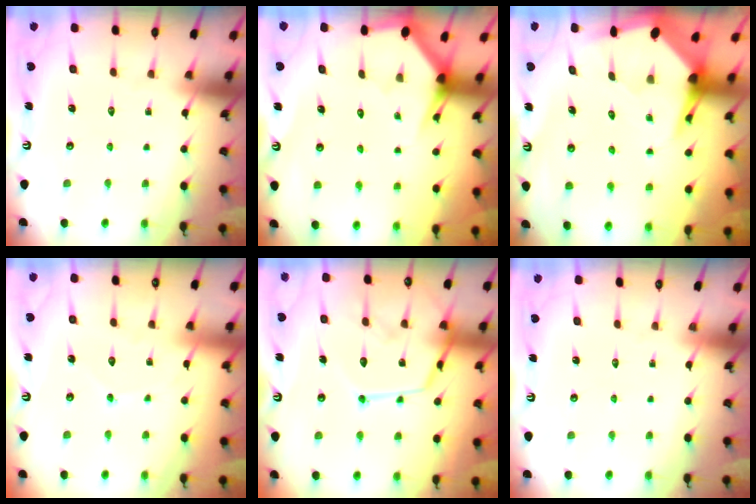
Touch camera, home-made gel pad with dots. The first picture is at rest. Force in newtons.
{"total": 3.0, "press": 3.0, "slide": 0.1}
{"total": 6.3, "press": 6.2, "slide": 0.6}
{"total": 5.3, "press": 5.3, "slide": 0.1}
{"total": 15.1, "press": 15.1, "slide": 1.4}
{"total": 0.0}